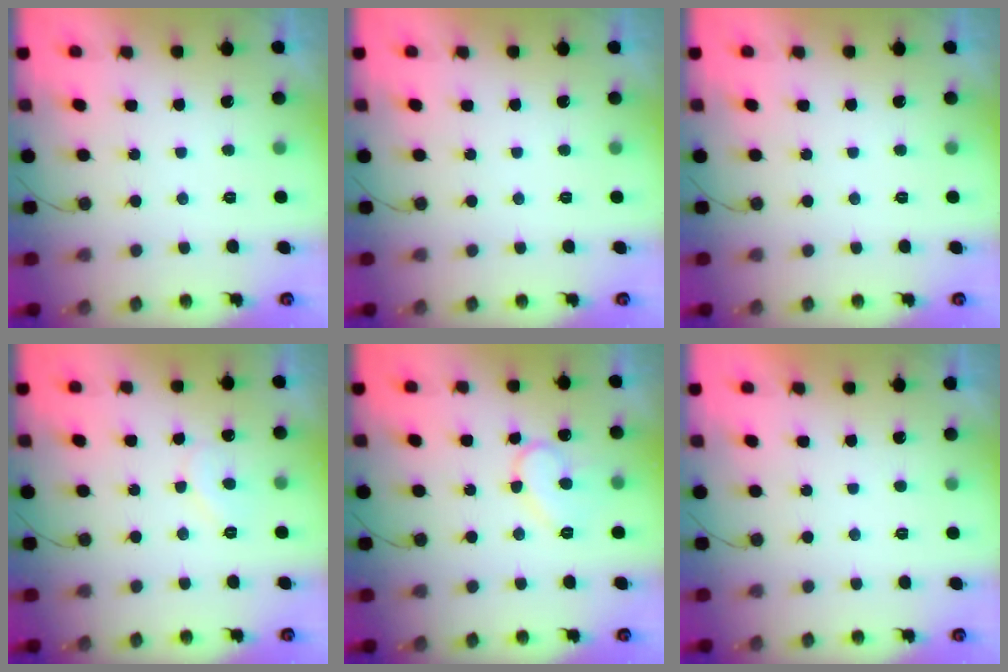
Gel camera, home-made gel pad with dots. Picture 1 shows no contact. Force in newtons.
{"total": 0.0}
{"total": 0.0}
{"total": 5.6, "press": 5.6, "slide": 0.4}
{"total": 10.5, "press": 10.5, "slide": 1.0}
{"total": 1.7, "press": 1.7, "slide": 0.0}